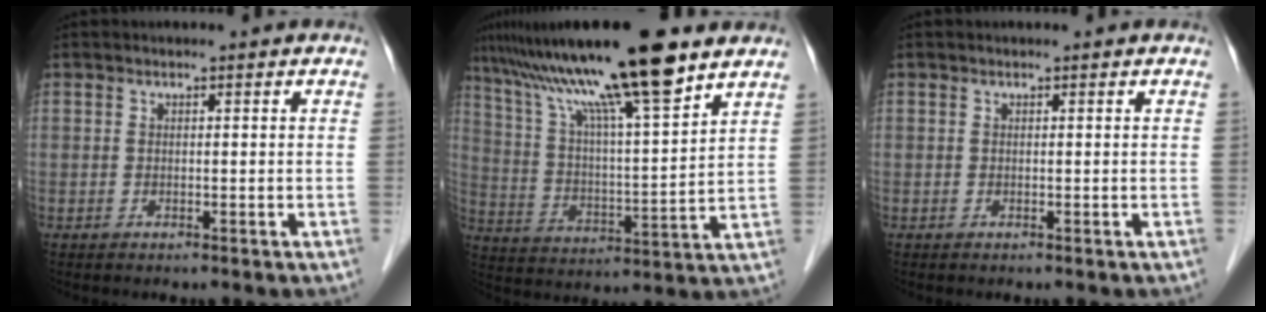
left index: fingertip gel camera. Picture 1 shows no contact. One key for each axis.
{"total": 19.5, "fx": 14.1, "fy": 1.0, "fz": 13.5, "tx": -0.237, "ty": 0.024, "tz": 0.244}
{"total": 0.0}